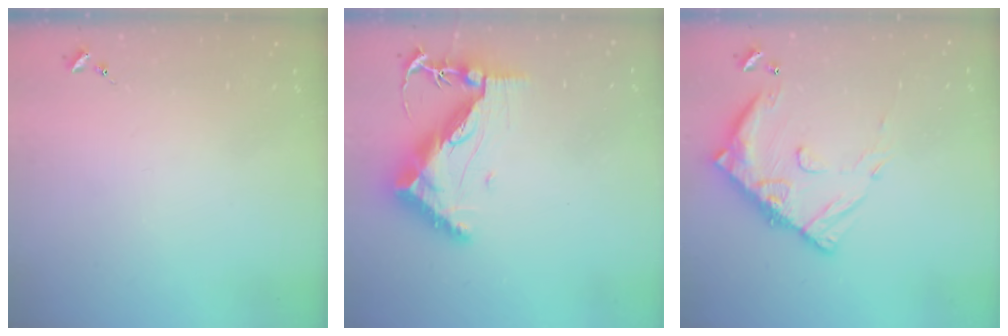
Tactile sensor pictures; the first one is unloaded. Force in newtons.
{"total": 12.4, "press": 12.3, "slide": 1.4}
{"total": 14.4, "press": 14.4, "slide": 1.3}